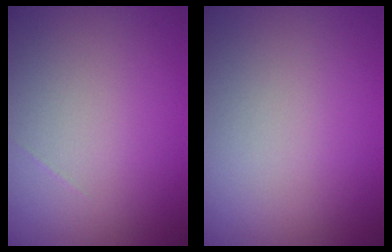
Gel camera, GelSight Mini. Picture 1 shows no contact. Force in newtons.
{"total": 0.0}